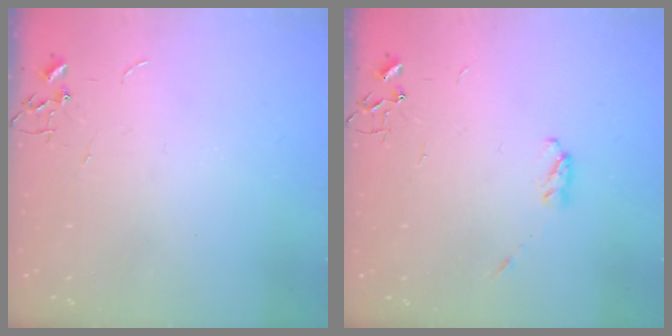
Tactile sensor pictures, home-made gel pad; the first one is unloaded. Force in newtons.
{"total": 4.0, "press": 3.9, "slide": 0.6}